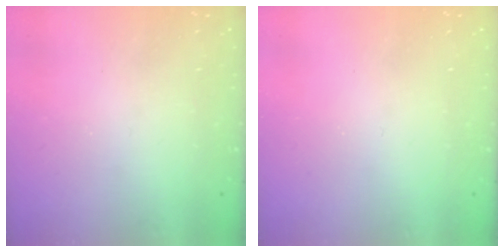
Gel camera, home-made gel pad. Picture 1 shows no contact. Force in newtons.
{"total": 0.0}